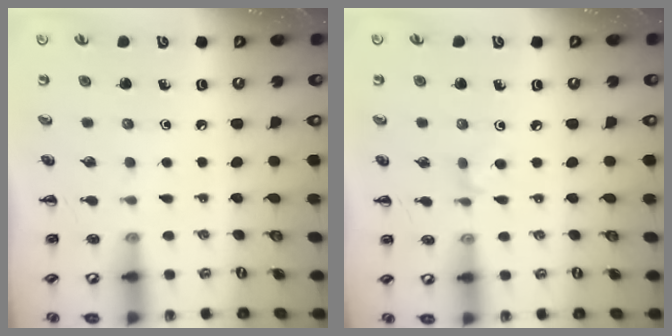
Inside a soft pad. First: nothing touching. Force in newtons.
{"total": 4.0, "press": 3.7, "slide": 1.4}